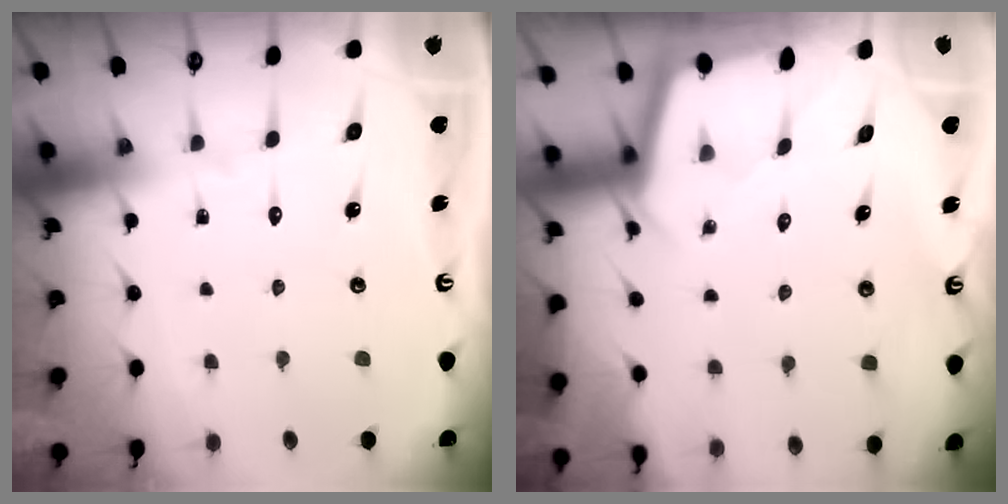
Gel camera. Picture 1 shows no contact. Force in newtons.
{"total": 1.8, "press": 1.8, "slide": 0.1}